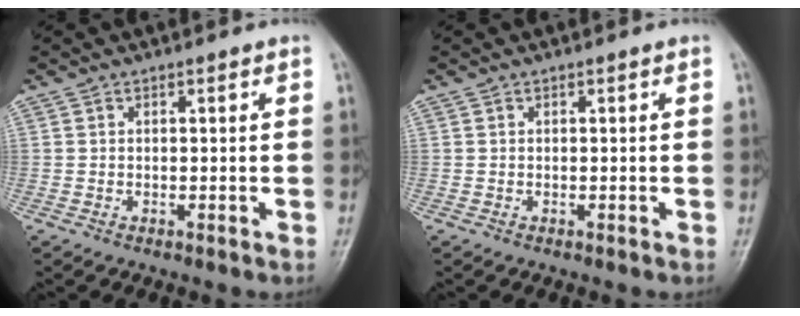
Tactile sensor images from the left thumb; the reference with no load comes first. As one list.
[{"total": 0.0}]